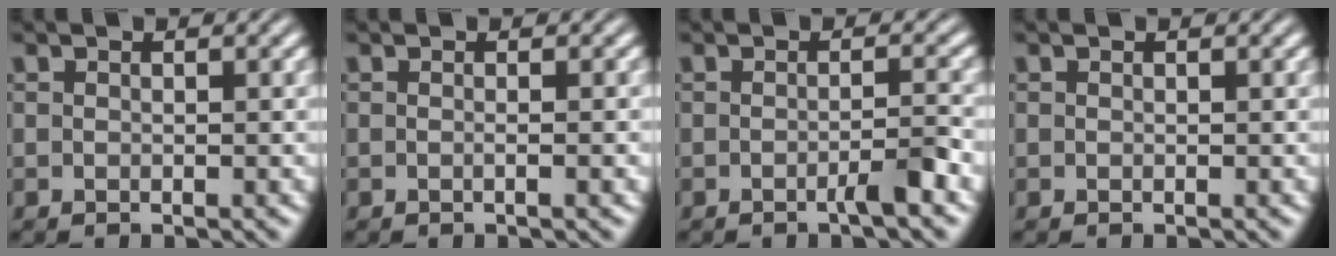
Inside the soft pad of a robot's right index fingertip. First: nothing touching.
{"total": 0.7, "force": [-0.3, -0.3, 0.6], "torque": [-0.015, 0.000, -0.007]}
{"total": 1.8, "force": [-1.2, -0.2, 1.4], "torque": [-0.014, 0.003, -0.023]}
{"total": 0.0}